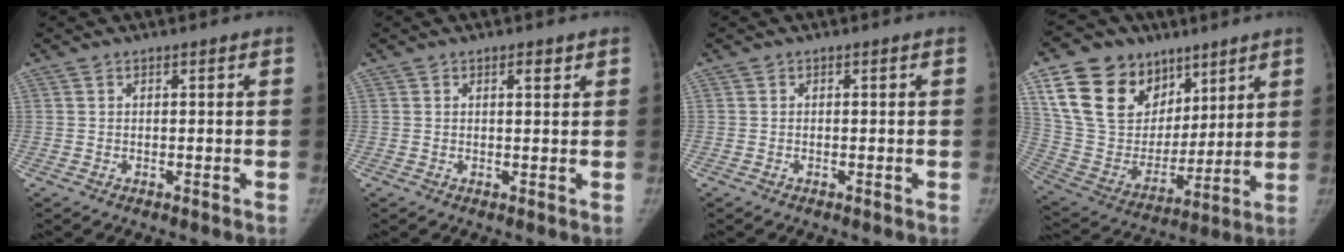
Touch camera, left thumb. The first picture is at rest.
{"total": 1.5, "force": [0.9, 0.6, 1.0], "torque": [-0.005, -0.002, 0.012]}
{"total": 0.0}
{"total": 22.9, "force": [11.8, 16.5, 10.8], "torque": [-0.166, -0.024, 0.227]}